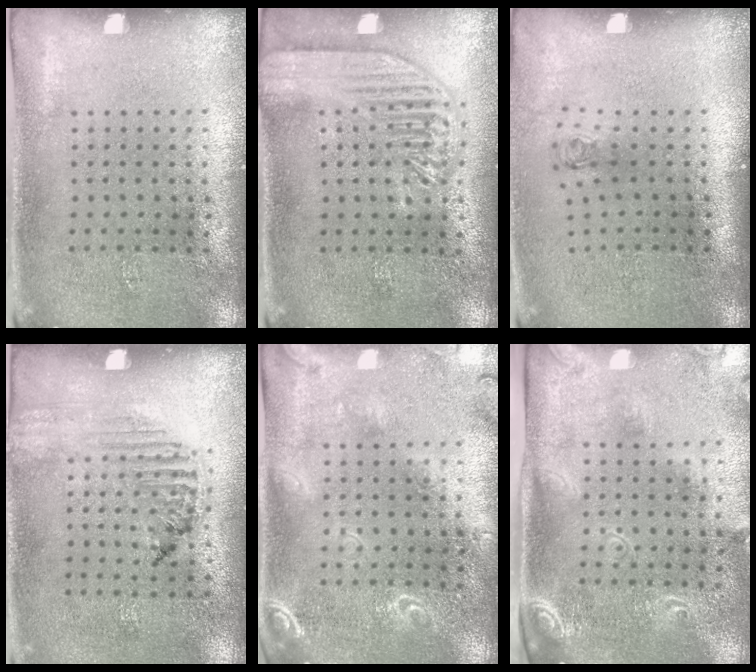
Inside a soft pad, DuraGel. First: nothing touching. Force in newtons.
{"total": 2.0, "press": 2.0, "slide": 0.2}
{"total": 0.7, "press": 0.3, "slide": 0.7}
{"total": 1.2, "press": 1.2, "slide": 0.2}
{"total": 1.8, "press": 1.8, "slide": 0.5}
{"total": 2.4, "press": 1.8, "slide": 1.6}